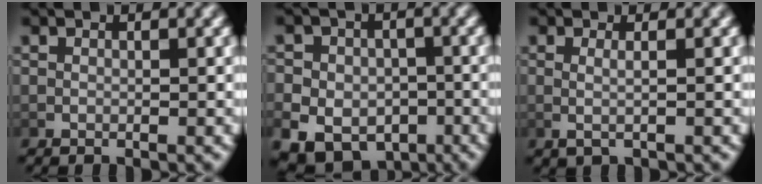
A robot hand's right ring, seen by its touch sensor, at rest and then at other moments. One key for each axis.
{"total": 9.1, "fx": -4.9, "fy": 7.0, "fz": 3.1, "tx": -0.062, "ty": -0.044, "tz": -0.074}
{"total": 1.2, "fx": 0.1, "fy": 0.1, "fz": 1.2, "tx": -0.030, "ty": -0.009, "tz": 0.007}